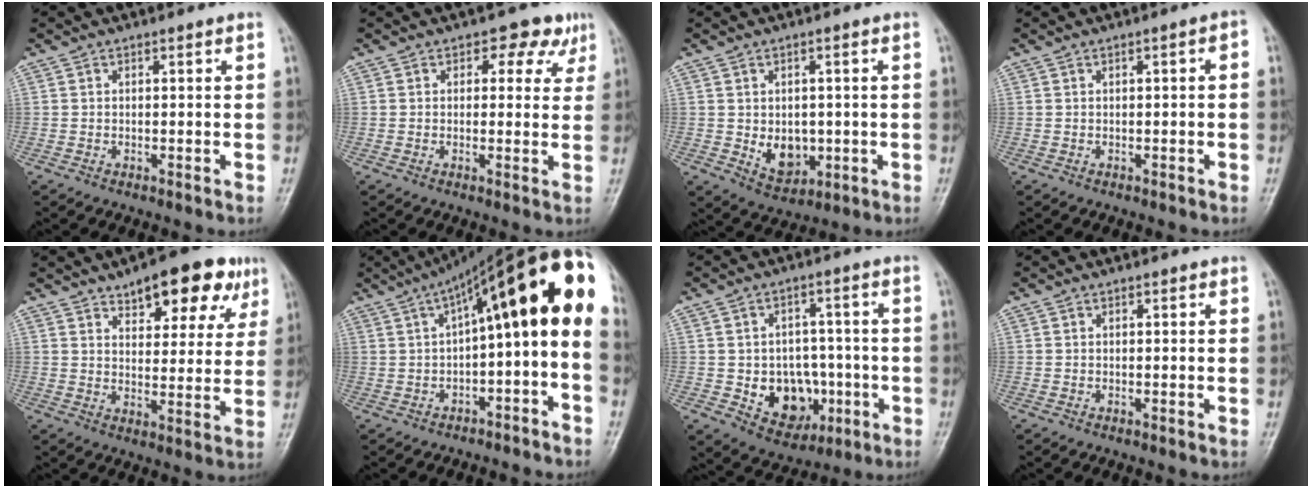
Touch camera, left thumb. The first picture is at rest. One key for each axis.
{"total": 5.5, "fx": 2.6, "fy": 3.8, "fz": 3.1, "tx": 0.006, "ty": -0.003, "tz": 0.023}
{"total": 6.7, "fx": -0.9, "fy": 5.1, "fz": 4.3, "tx": -0.039, "ty": -0.005, "tz": 0.000}
{"total": 1.7, "fx": -0.2, "fy": 0.6, "fz": 1.6, "tx": -0.022, "ty": 0.013, "tz": -0.004}
{"total": 14.5, "fx": 8.5, "fy": 6.4, "fz": 9.9, "tx": -0.085, "ty": -0.023, "tz": 0.116}
{"total": 20.2, "fx": 1.0, "fy": 6.6, "fz": 19.1, "tx": -0.259, "ty": 0.072, "tz": 0.011}
{"total": 11.2, "fx": -2.9, "fy": 8.8, "fz": 6.3, "tx": -0.043, "ty": 0.020, "tz": -0.031}
{"total": 0.0}